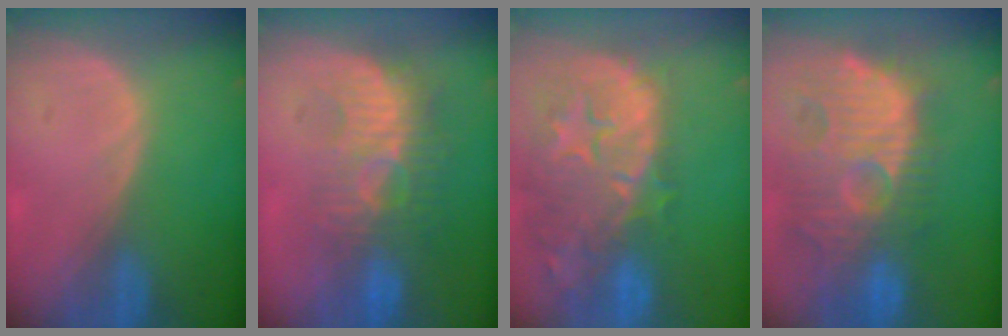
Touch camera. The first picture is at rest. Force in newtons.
{"total": 9.1, "press": 8.7, "slide": 2.6}
{"total": 15.0, "press": 11.9, "slide": 9.0}
{"total": 13.5, "press": 12.4, "slide": 5.3}